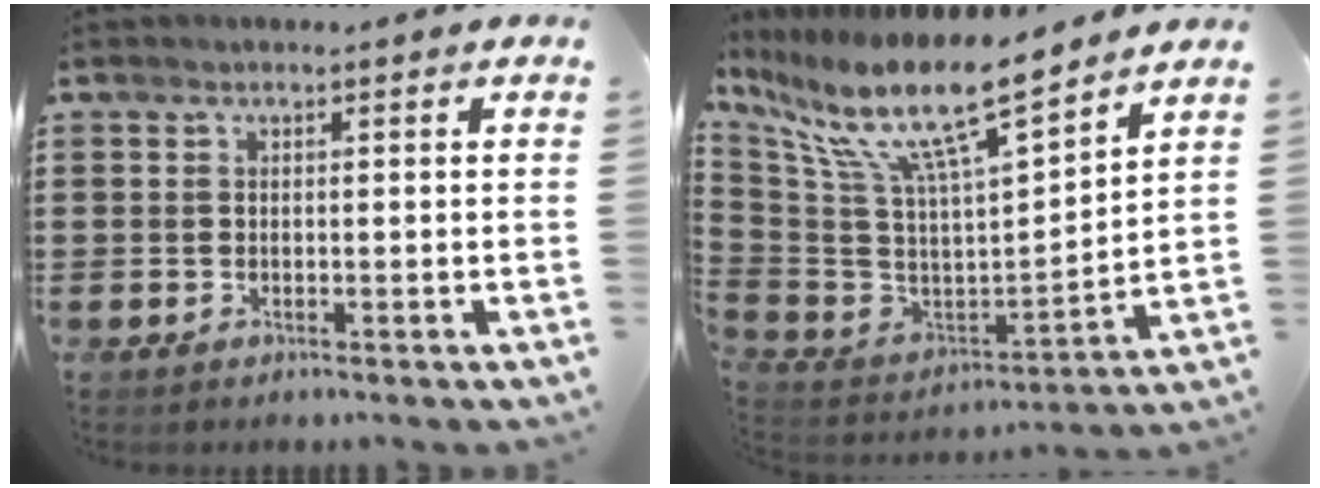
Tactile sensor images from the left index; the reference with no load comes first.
{"total": 13.4, "force": [8.8, 2.2, 9.8], "torque": [-0.212, -0.058, 0.146]}